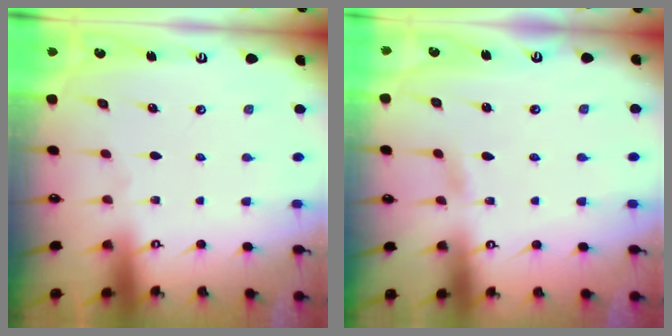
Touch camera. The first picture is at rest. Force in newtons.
{"total": 2.4, "press": 2.4, "slide": 0.3}